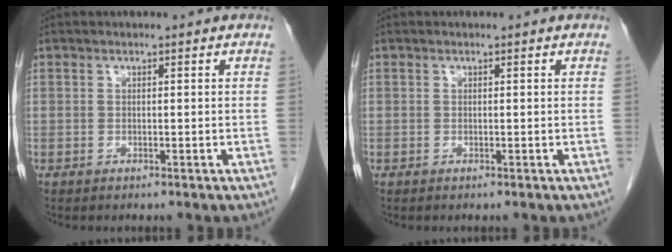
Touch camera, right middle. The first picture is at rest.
{"total": 0.0}